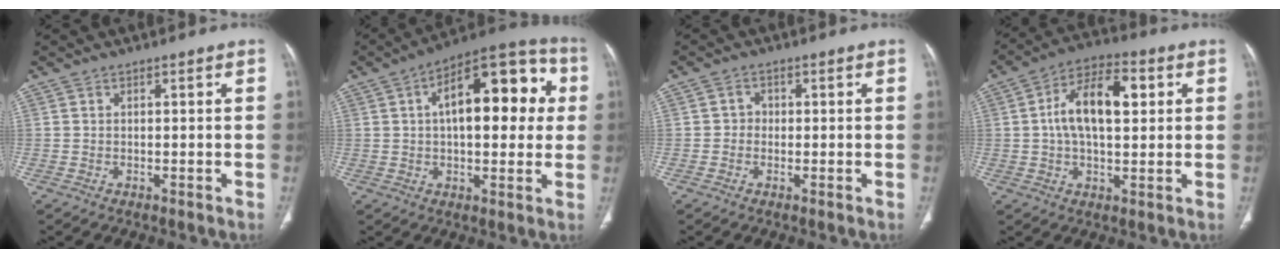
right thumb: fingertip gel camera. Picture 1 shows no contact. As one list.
[{"total": 20.4, "force": [4.0, 9.7, 17.5], "torque": [-0.211, 0.030, 0.048]}, {"total": 1.9, "force": [-0.2, 1.8, 0.7], "torque": [0.004, 0.008, -0.009]}, {"total": 13.1, "force": [2.3, 6.8, 11.0], "torque": [-0.183, 0.020, 0.034]}]